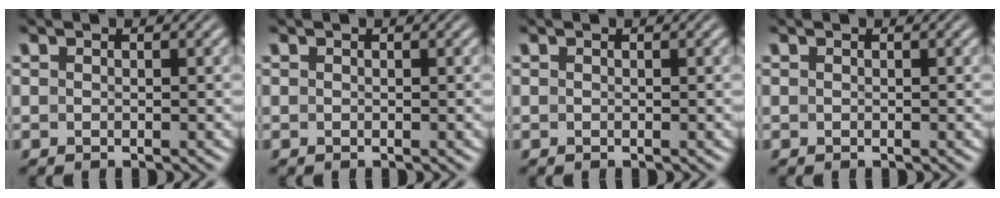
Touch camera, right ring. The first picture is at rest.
{"total": 0.0}
{"total": 0.0}
{"total": 0.0}